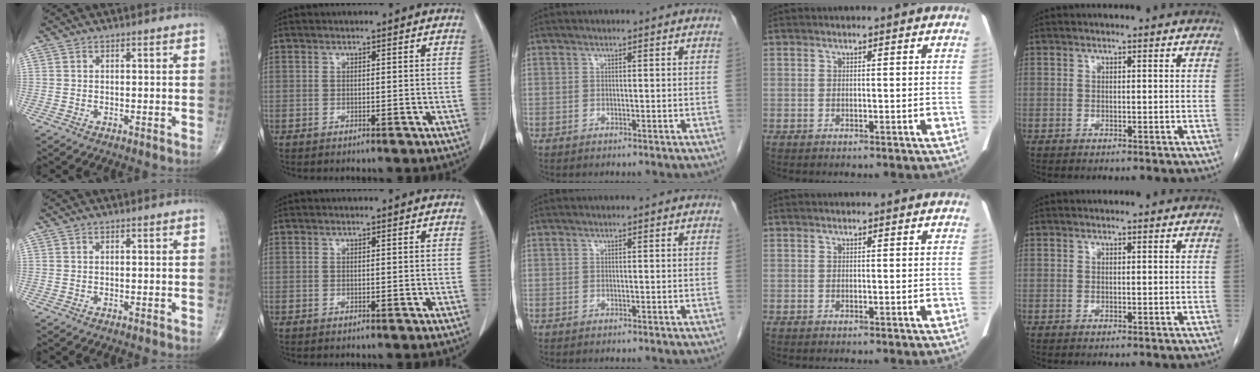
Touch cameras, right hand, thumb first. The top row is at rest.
{}